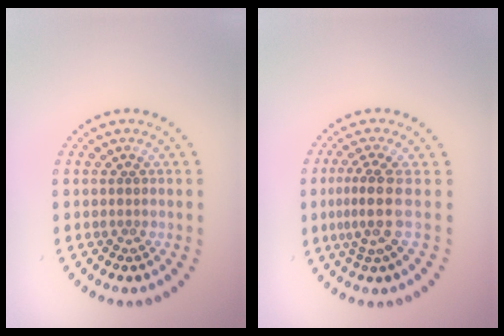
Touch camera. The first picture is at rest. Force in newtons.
{"total": 3.0, "press": 2.1, "slide": 2.1}